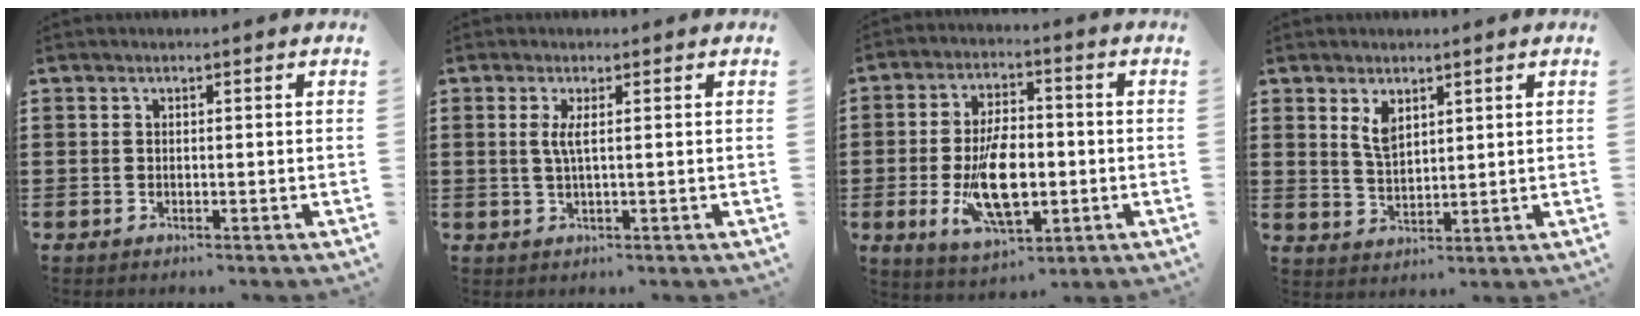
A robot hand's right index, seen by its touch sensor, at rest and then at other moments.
{"total": 2.3, "force": [0.4, 0.1, 2.3], "torque": [-0.047, -0.004, 0.005]}
{"total": 11.5, "force": [-2.1, 5.4, 9.9], "torque": [-0.203, -0.010, -0.038]}
{"total": 3.7, "force": [2.2, 1.8, 2.4], "torque": [-0.053, 0.004, 0.040]}